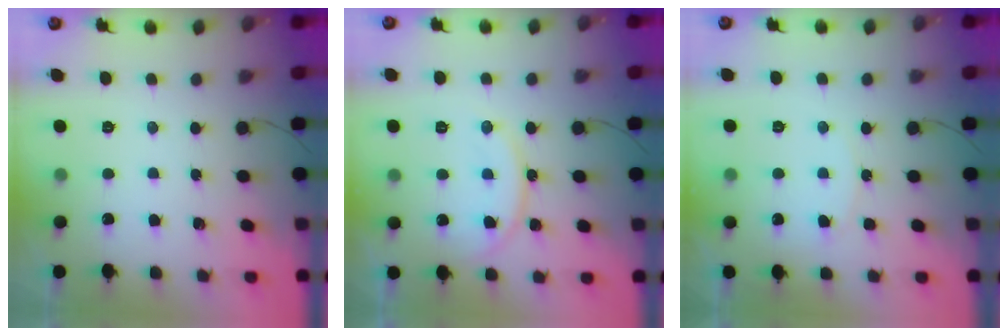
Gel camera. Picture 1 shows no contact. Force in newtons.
{"total": 11.8, "press": 11.8, "slide": 0.2}
{"total": 6.7, "press": 6.7, "slide": 0.6}